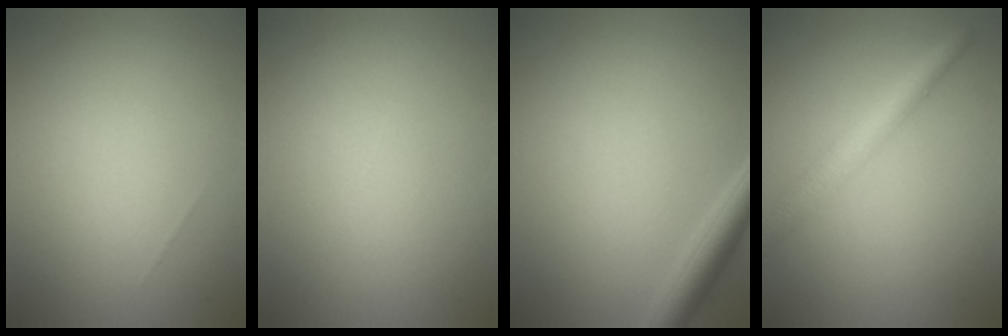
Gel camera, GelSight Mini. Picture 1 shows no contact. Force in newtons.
{"total": 0.0}
{"total": 2.8, "press": 2.8, "slide": 0.2}
{"total": 3.7, "press": 3.7, "slide": 0.1}